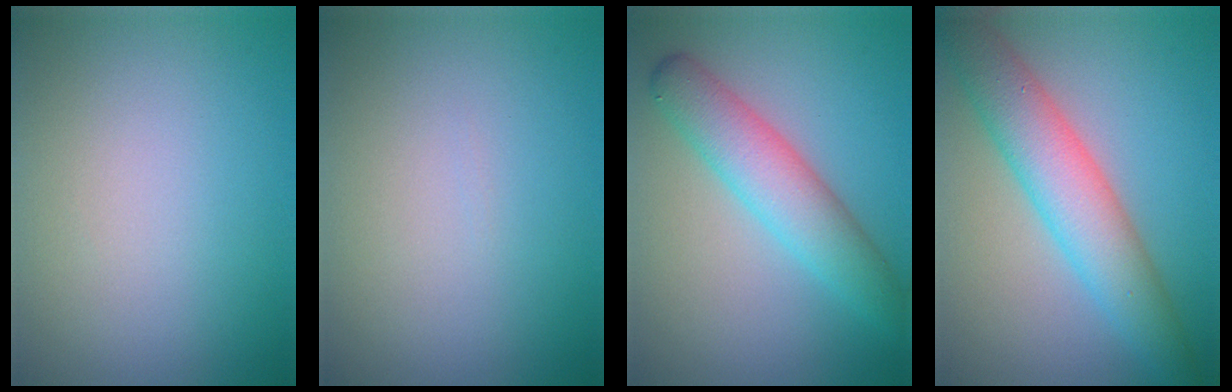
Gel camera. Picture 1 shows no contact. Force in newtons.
{"total": 0.0}
{"total": 5.0, "press": 5.0, "slide": 0.1}
{"total": 6.3, "press": 6.3, "slide": 0.1}